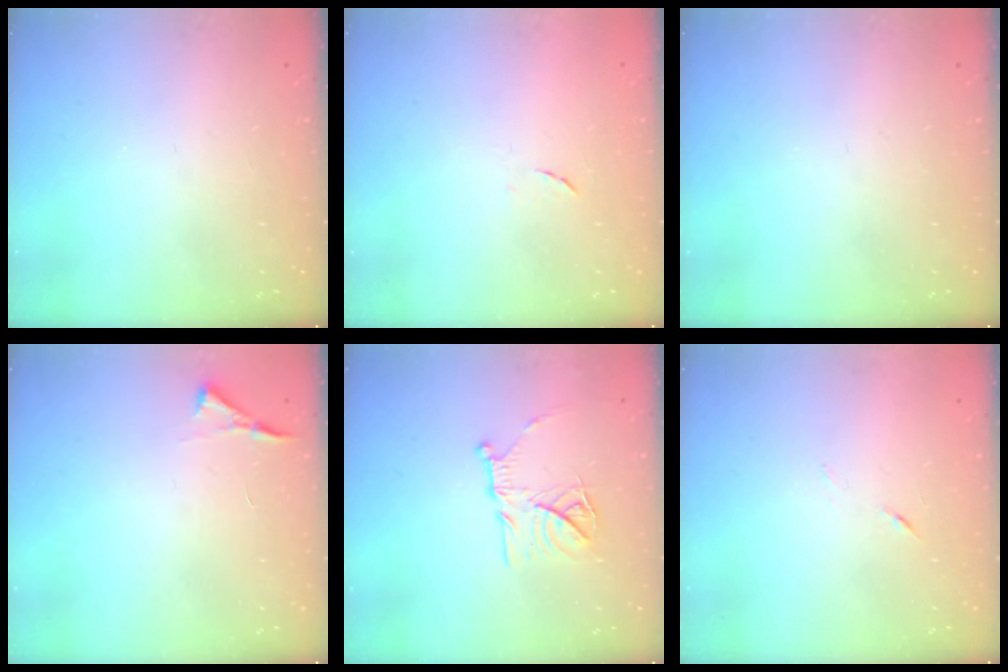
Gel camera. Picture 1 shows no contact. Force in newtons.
{"total": 4.8, "press": 4.8, "slide": 0.5}
{"total": 0.0}
{"total": 3.5, "press": 3.5, "slide": 0.5}
{"total": 14.9, "press": 14.8, "slide": 1.4}
{"total": 4.0, "press": 3.9, "slide": 0.8}